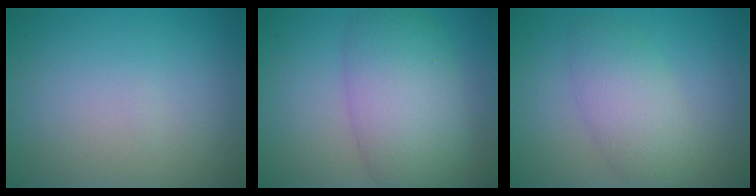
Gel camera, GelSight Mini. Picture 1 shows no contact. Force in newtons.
{"total": 7.5, "press": 7.5, "slide": 0.2}
{"total": 3.9, "press": 3.9, "slide": 0.2}